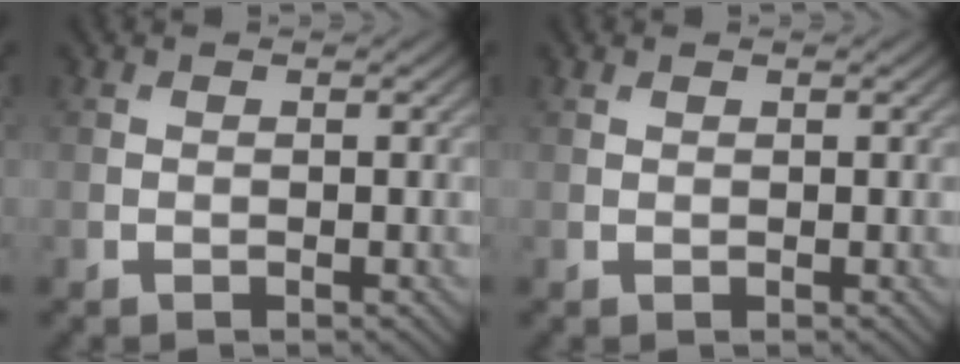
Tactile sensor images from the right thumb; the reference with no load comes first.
{"total": 0.0}